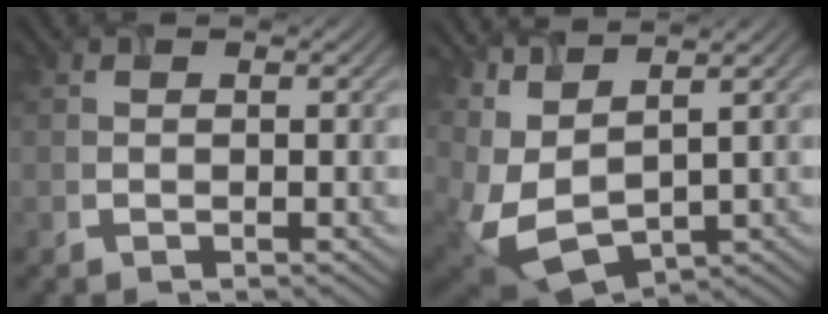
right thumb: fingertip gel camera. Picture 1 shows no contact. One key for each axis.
{"total": 7.3, "fx": 2.3, "fy": 3.0, "fz": 6.2, "tx": -0.172, "ty": -0.008, "tz": 0.057}